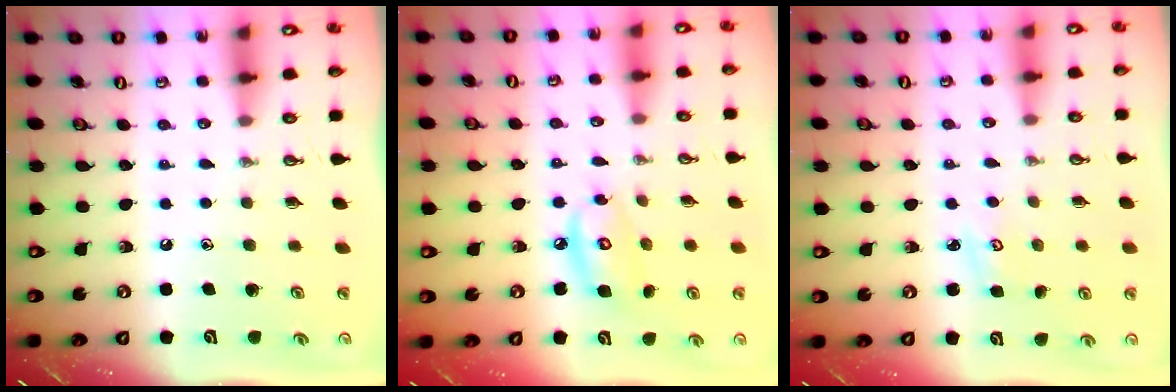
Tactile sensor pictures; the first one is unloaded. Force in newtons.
{"total": 8.7, "press": 8.7, "slide": 0.8}
{"total": 2.5, "press": 2.5, "slide": 0.4}